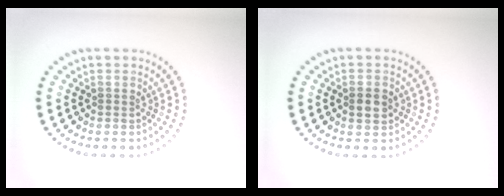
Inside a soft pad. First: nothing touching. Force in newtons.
{"total": 1.7, "press": 1.7, "slide": 0.1}